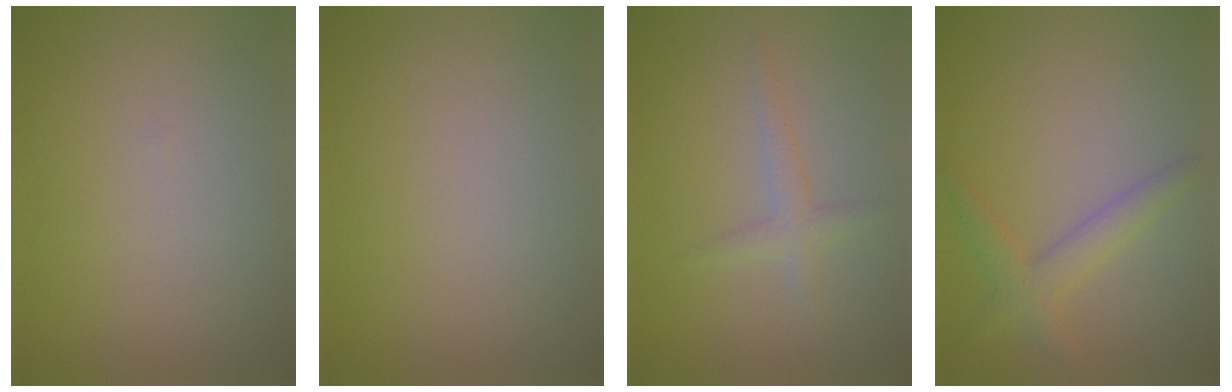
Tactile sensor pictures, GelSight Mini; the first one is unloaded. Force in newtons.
{"total": 0.0}
{"total": 1.7, "press": 1.7, "slide": 0.1}
{"total": 2.6, "press": 2.6, "slide": 0.2}